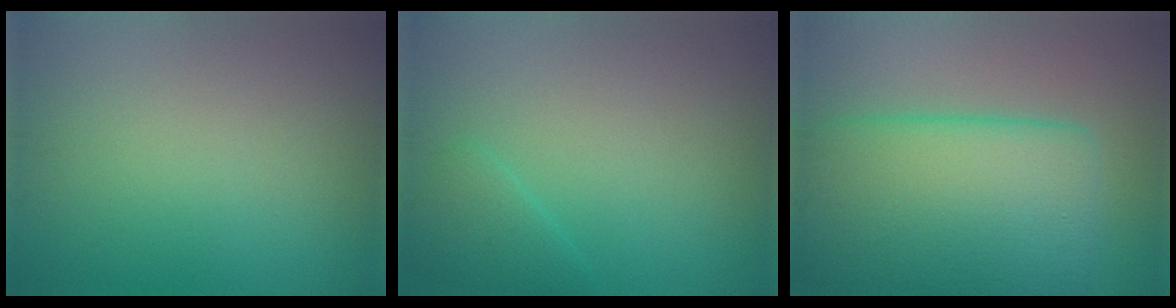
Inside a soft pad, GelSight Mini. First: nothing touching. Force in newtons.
{"total": 1.8, "press": 1.8, "slide": 0.1}
{"total": 11.0, "press": 11.0, "slide": 0.6}